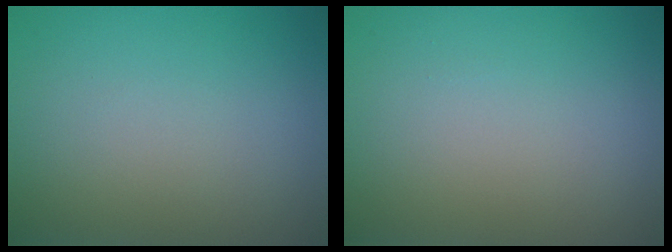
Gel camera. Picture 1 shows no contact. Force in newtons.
{"total": 0.0}